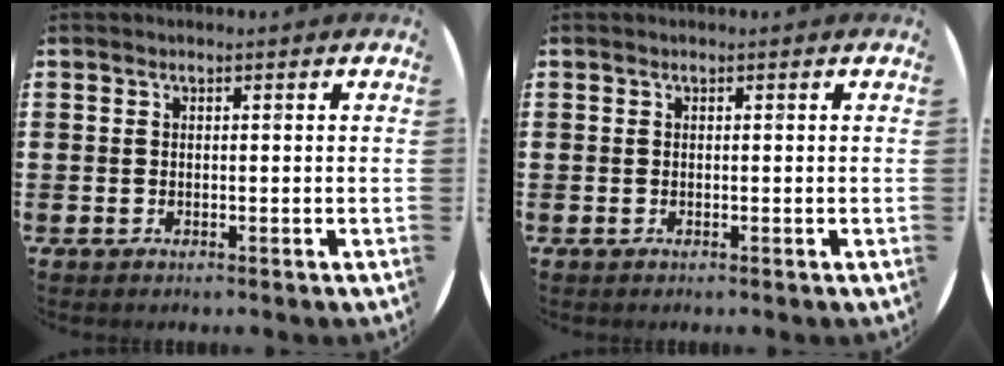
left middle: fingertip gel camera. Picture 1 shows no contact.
{"total": 0.0}